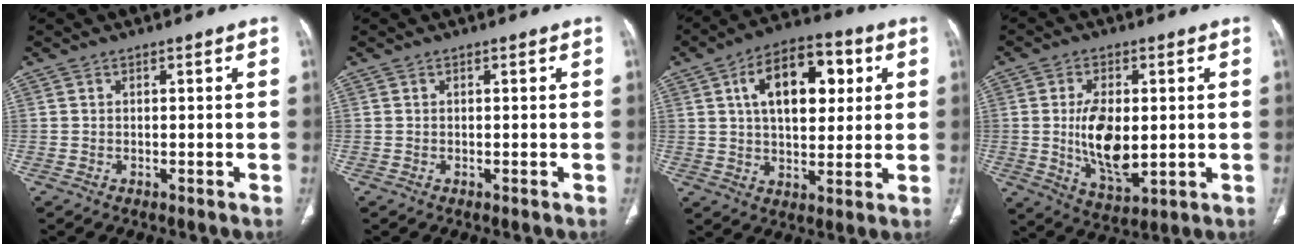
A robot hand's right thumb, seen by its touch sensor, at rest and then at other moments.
{"total": 0.0}
{"total": 15.9, "force": [4.6, 8.9, 12.4], "torque": [-0.163, 0.007, 0.072]}
{"total": 11.9, "force": [0.0, 6.1, 10.2], "torque": [-0.174, -0.016, 0.012]}